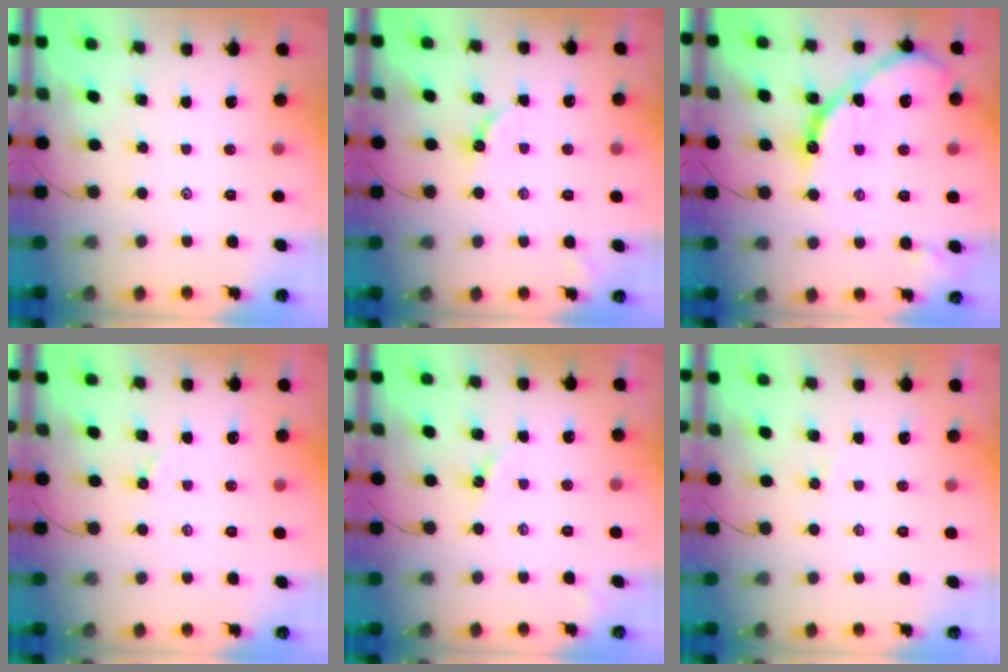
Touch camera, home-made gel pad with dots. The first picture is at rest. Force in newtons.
{"total": 4.1, "press": 4.1, "slide": 0.4}
{"total": 15.7, "press": 15.7, "slide": 1.4}
{"total": 2.1, "press": 2.1, "slide": 0.2}
{"total": 2.6, "press": 2.6, "slide": 0.3}
{"total": 3.8, "press": 3.8, "slide": 0.4}